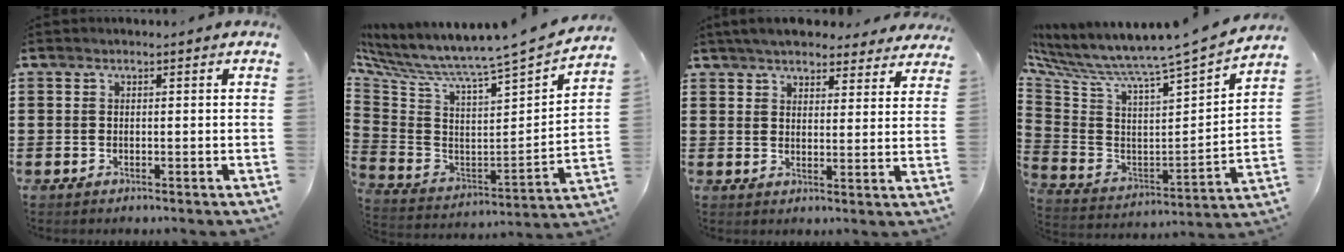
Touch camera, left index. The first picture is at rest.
{"total": 4.4, "force": [3.8, -1.0, 1.8], "torque": [-0.061, -0.062, 0.046]}
{"total": 5.0, "force": [4.8, 1.0, 1.3], "torque": [-0.043, -0.011, 0.087]}
{"total": 5.2, "force": [4.7, -1.0, 1.9], "torque": [-0.065, -0.068, 0.062]}